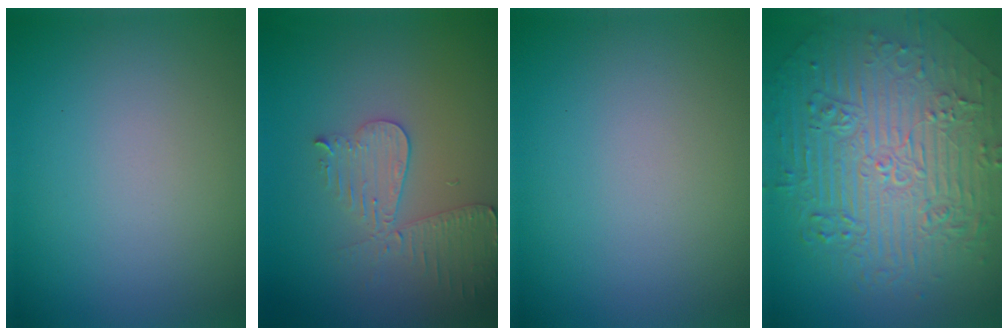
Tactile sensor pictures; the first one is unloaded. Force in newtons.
{"total": 3.9, "press": 3.7, "slide": 1.2}
{"total": 0.0}
{"total": 10.6, "press": 7.1, "slide": 7.8}